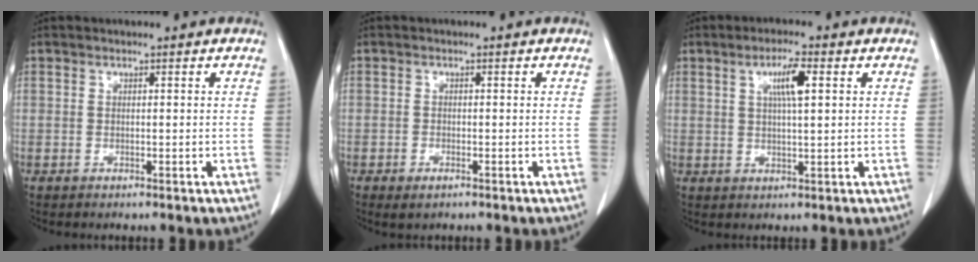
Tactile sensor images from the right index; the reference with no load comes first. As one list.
[{"total": 1.9, "force": [-1.2, 0.9, 1.2], "torque": [-0.021, -0.001, -0.013]}, {"total": 5.0, "force": [1.7, 0.5, 4.7], "torque": [-0.085, 0.002, 0.030]}]